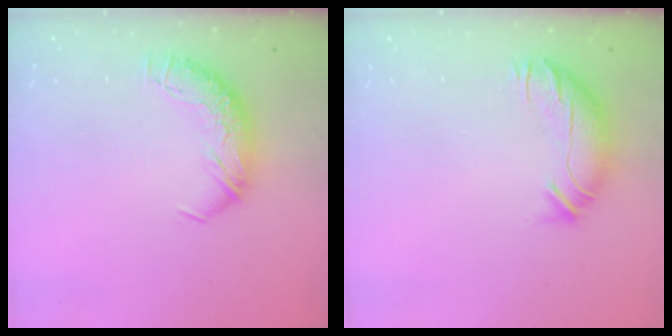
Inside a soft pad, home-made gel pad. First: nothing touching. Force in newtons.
{"total": 2.7, "press": 2.1, "slide": 1.7}